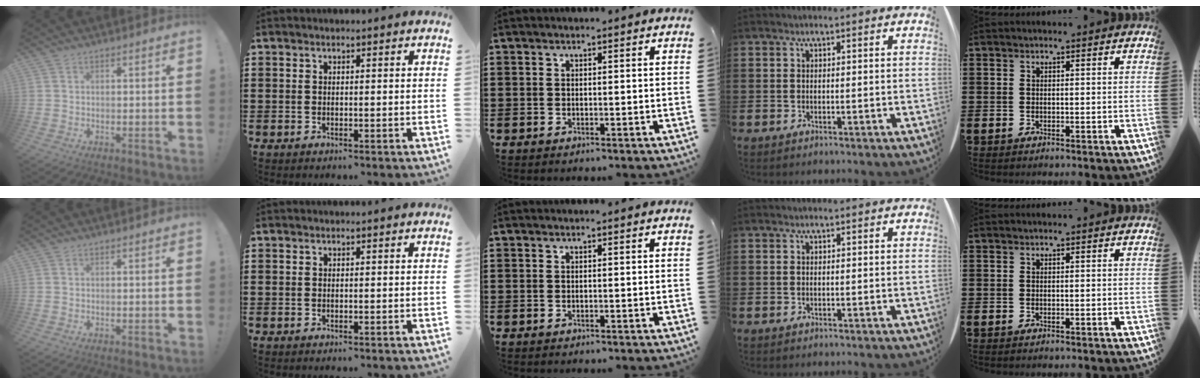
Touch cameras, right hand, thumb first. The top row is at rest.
{}